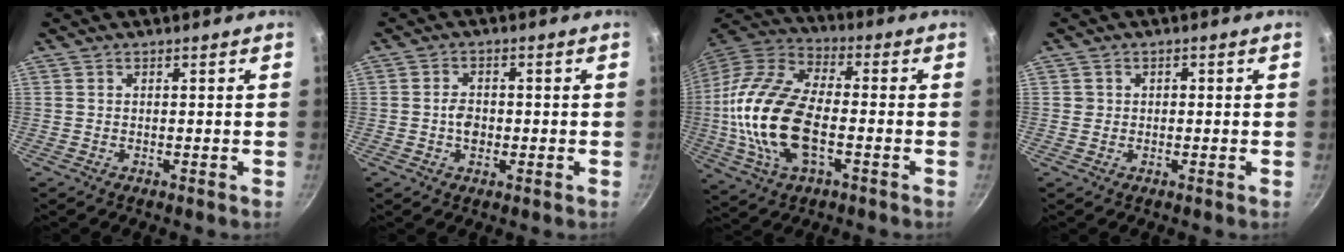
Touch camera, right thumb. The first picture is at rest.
{"total": 3.6, "force": [-0.6, 2.5, 2.5], "torque": [-0.032, 0.007, -0.012]}
{"total": 21.2, "force": [-3.1, 11.1, 17.8], "torque": [-0.356, 0.029, -0.071]}
{"total": 1.6, "force": [-0.1, 1.5, 0.5], "torque": [0.003, 0.011, 0.000]}